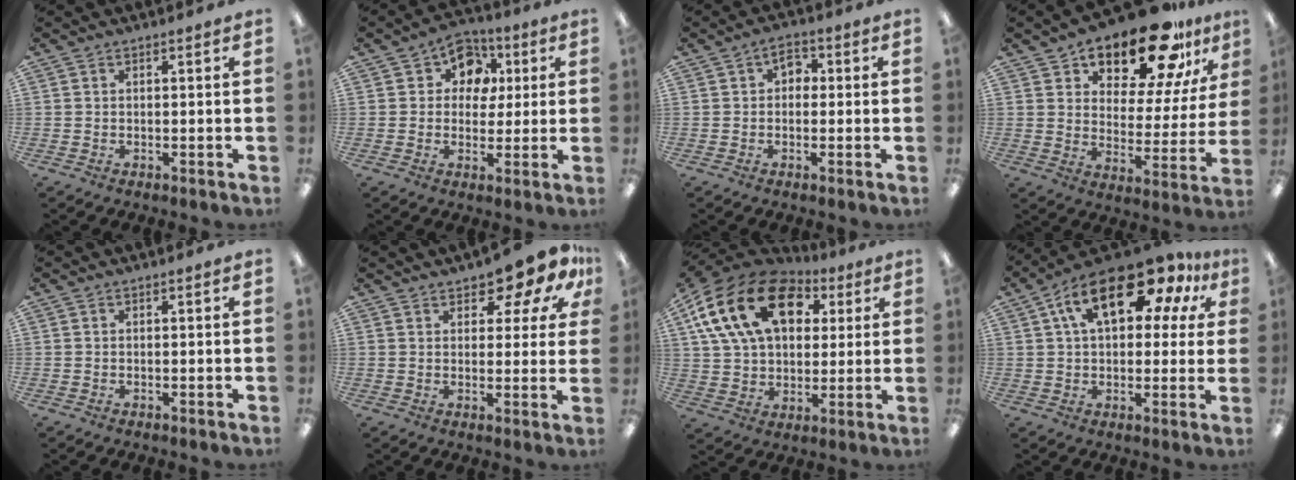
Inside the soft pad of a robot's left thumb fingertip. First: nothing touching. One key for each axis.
{"total": 8.2, "fx": 3.4, "fy": 7.0, "fz": 2.8, "tx": -0.045, "ty": -0.015, "tz": 0.058}
{"total": 3.4, "fx": 0.2, "fy": 2.6, "fz": 2.2, "tx": -0.027, "ty": 0.006, "tz": -0.002}
{"total": 18.0, "fx": 14.8, "fy": 5.9, "fz": 8.4, "tx": -0.146, "ty": -0.105, "tz": 0.255}
{"total": 0.0}
{"total": 8.8, "fx": 6.7, "fy": 3.6, "fz": 4.4, "tx": -0.059, "ty": -0.044, "tz": 0.118}
{"total": 21.2, "fx": 8.8, "fy": 14.0, "fz": 13.3, "tx": -0.257, "ty": -0.024, "tz": 0.158}
{"total": 19.0, "fx": 9.4, "fy": 8.7, "fz": 14.0, "tx": -0.229, "ty": -0.028, "tz": 0.157}